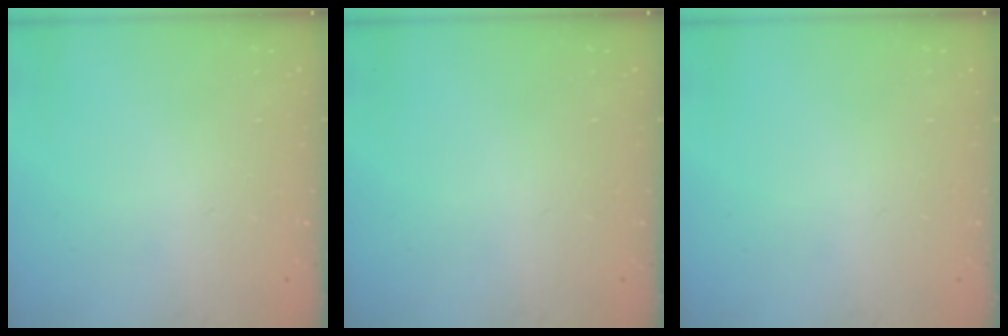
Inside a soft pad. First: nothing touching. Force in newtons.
{"total": 0.0}
{"total": 0.0}